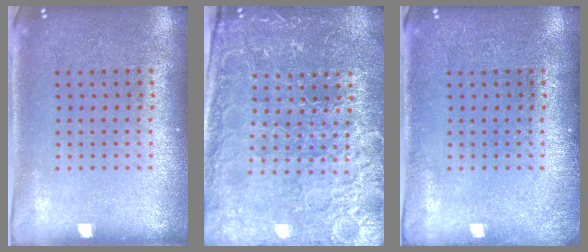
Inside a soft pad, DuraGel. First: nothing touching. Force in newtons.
{"total": 4.0, "press": 3.8, "slide": 0.9}
{"total": 0.9, "press": 0.9, "slide": 0.2}